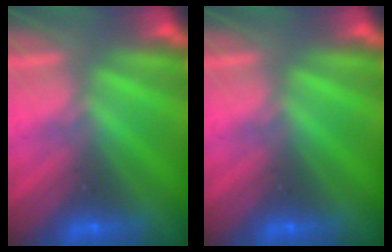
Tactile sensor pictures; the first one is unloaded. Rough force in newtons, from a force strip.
{"total": 0.0}